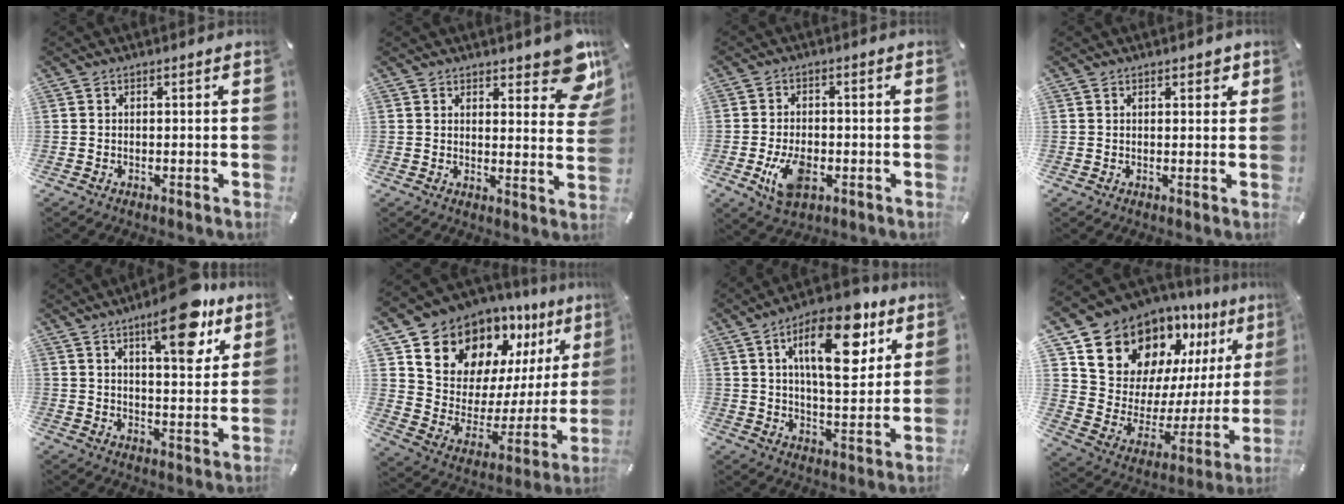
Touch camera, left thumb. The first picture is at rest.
{"total": 9.9, "force": [6.7, 4.4, 5.9], "torque": [-0.057, -0.047, 0.115]}
{"total": 8.2, "force": [-2.4, 5.1, 6.0], "torque": [-0.117, -0.001, -0.047]}
{"total": 1.7, "force": [1.0, 1.0, 0.9], "torque": [-0.010, 0.001, 0.016]}
{"total": 15.5, "force": [9.6, 5.2, 11.0], "torque": [-0.151, -0.051, 0.152]}
{"total": 13.1, "force": [11.1, 6.8, 1.1], "torque": [-0.030, -0.123, 0.194]}
{"total": 18.2, "force": [8.6, 8.1, 13.9], "torque": [-0.209, -0.020, 0.134]}
{"total": 15.6, "force": [12.9, 8.5, 2.5], "torque": [-0.042, -0.129, 0.228]}